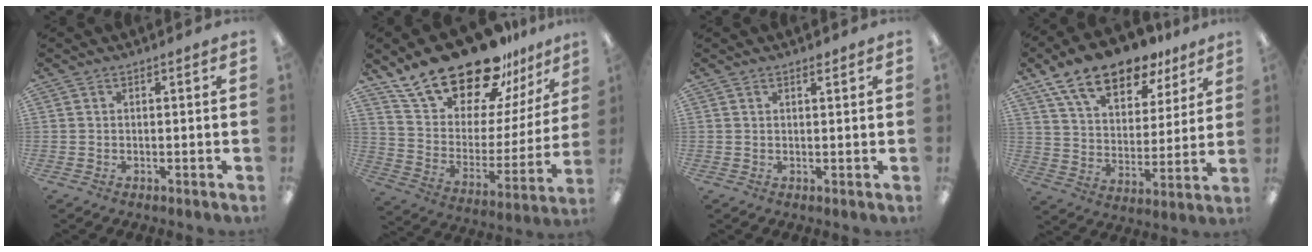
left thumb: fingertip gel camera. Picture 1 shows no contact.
{"total": 23.8, "force": [19.8, 9.2, 9.4], "torque": [-0.168, -0.140, 0.354]}
{"total": 1.2, "force": [1.0, 0.4, 0.4], "torque": [-0.001, -0.004, 0.017]}
{"total": 16.6, "force": [12.1, 7.7, 8.2], "torque": [-0.141, -0.066, 0.215]}